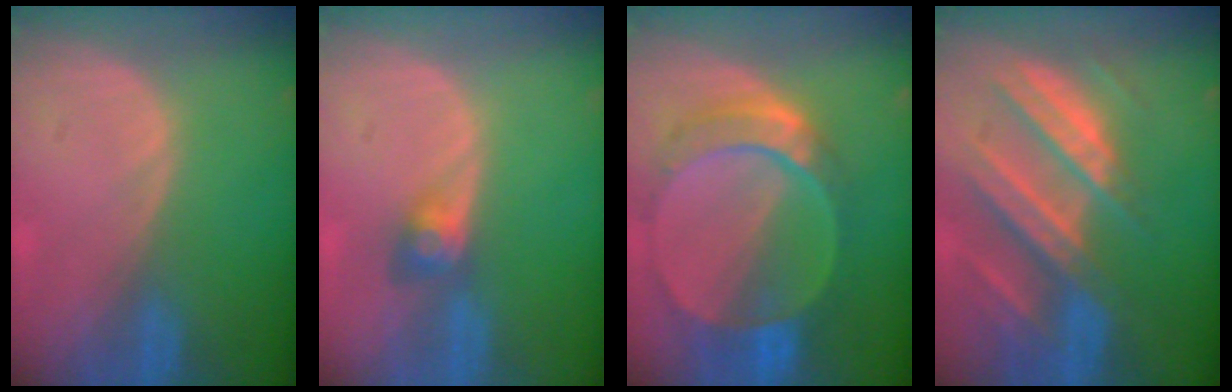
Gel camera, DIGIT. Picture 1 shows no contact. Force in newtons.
{"total": 3.0, "press": 2.6, "slide": 1.4}
{"total": 9.4, "press": 8.3, "slide": 4.5}
{"total": 10.5, "press": 9.3, "slide": 4.9}